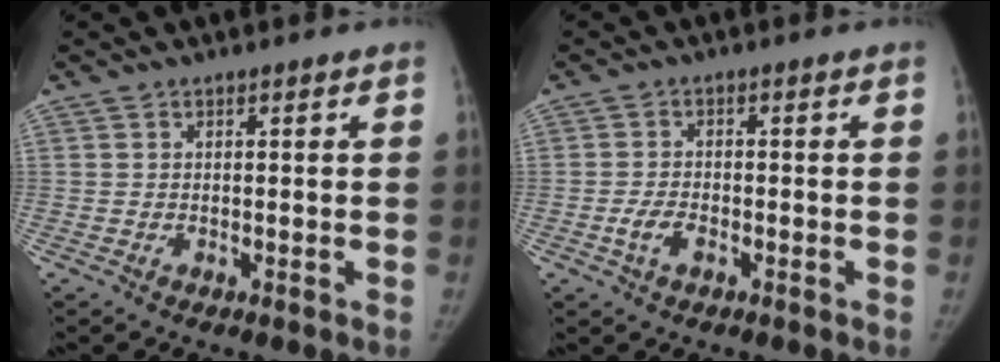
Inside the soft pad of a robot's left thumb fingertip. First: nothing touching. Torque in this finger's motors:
{"motor_torque": [-0.14, 0.20, 0.10, 0.08, 0.04]}